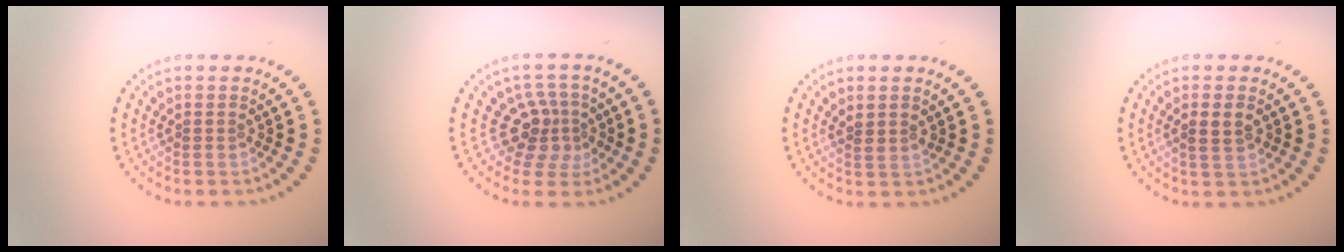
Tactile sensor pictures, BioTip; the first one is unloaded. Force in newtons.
{"total": 3.2, "press": 2.2, "slide": 2.3}
{"total": 1.0, "press": 0.7, "slide": 0.6}
{"total": 1.9, "press": 1.8, "slide": 0.3}